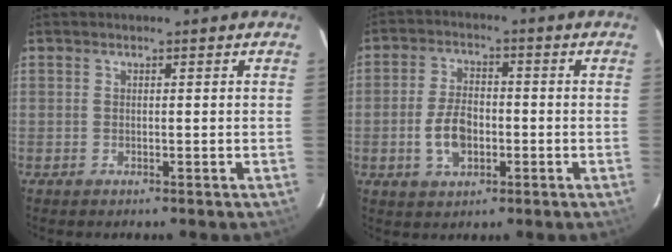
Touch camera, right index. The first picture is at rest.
{"total": 7.5, "force": [-1.9, 4.5, 5.7], "torque": [-0.115, 0.007, -0.029]}